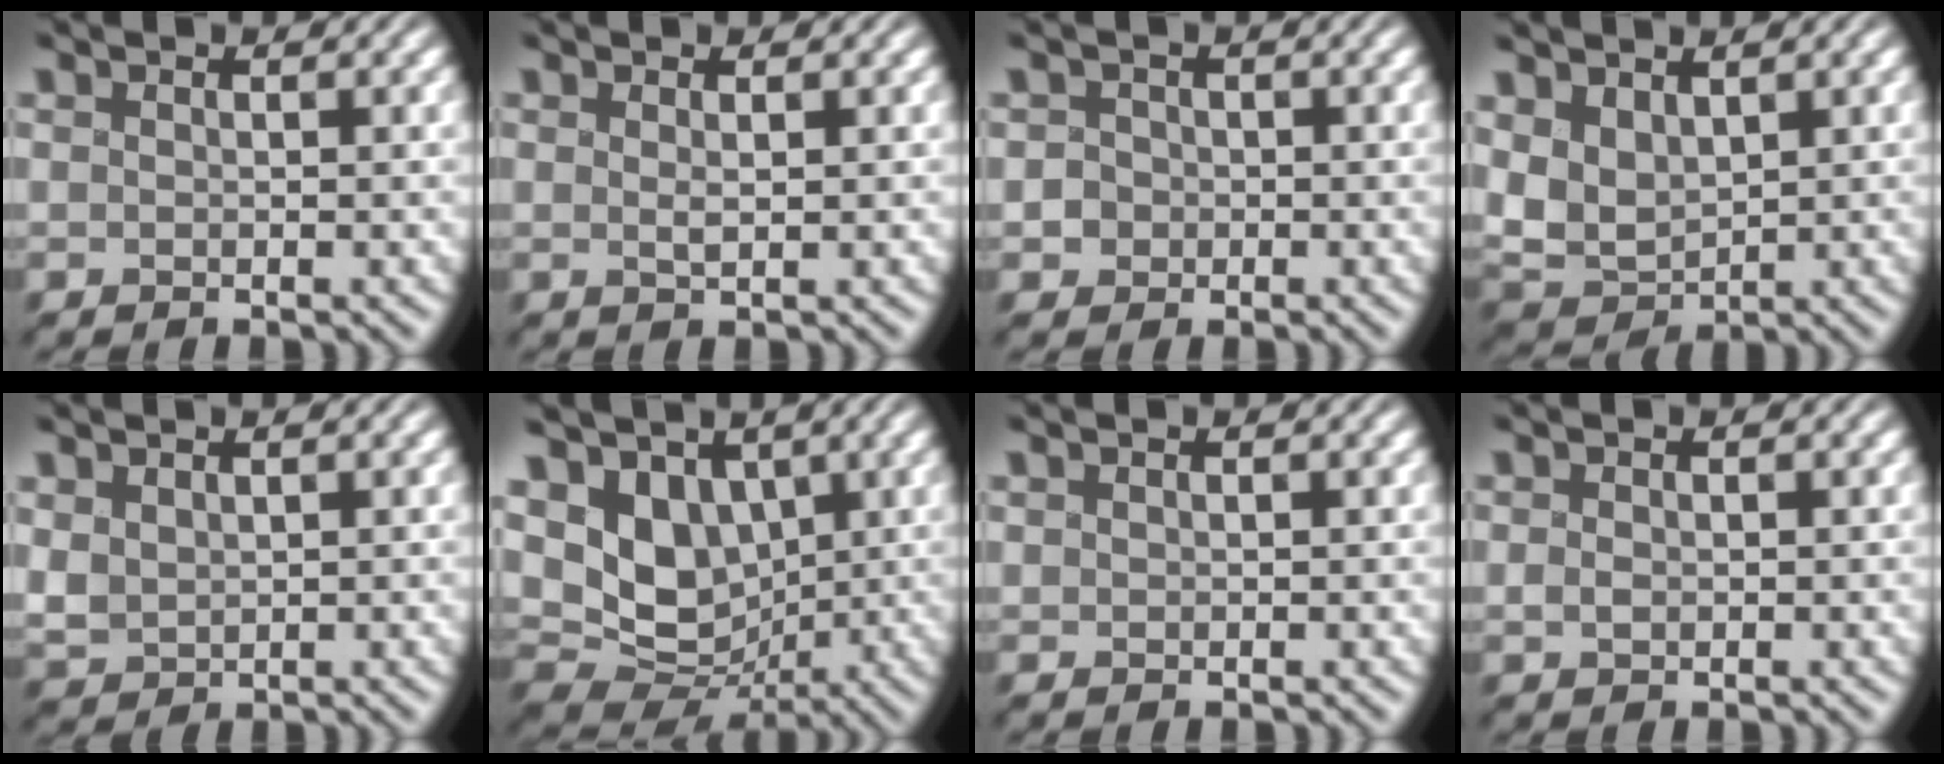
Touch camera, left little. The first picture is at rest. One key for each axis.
{"total": 0.6, "fx": 0.1, "fy": 0.0, "fz": 0.5, "tx": -0.011, "ty": -0.002, "tz": 0.004}
{"total": 1.3, "fx": -0.8, "fy": 1.0, "fz": -0.4, "tx": -0.003, "ty": -0.005, "tz": -0.006}
{"total": 4.4, "fx": 1.1, "fy": 3.0, "fz": 3.1, "tx": -0.089, "ty": -0.001, "tz": 0.027}
{"total": 1.7, "fx": 0.7, "fy": 1.3, "fz": 1.0, "tx": -0.040, "ty": 0.000, "tz": 0.029}
{"total": 8.8, "fx": 1.8, "fy": 6.7, "fz": 5.3, "tx": -0.126, "ty": -0.006, "tz": 0.039}
{"total": 0.0}
{"total": 0.0}